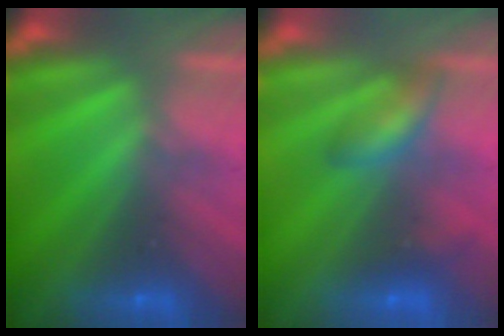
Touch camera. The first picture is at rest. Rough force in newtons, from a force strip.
{"total": 2.4}